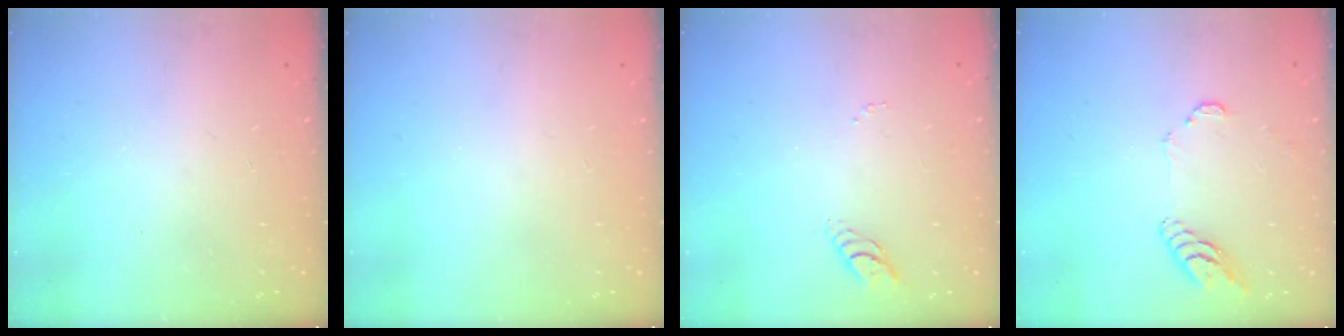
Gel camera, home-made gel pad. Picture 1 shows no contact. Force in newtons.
{"total": 0.0}
{"total": 4.4, "press": 4.4, "slide": 0.3}
{"total": 7.7, "press": 7.7, "slide": 0.6}